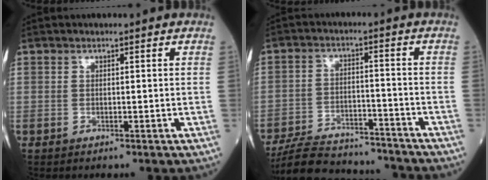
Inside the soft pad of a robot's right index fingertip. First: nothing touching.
{"total": 16.5, "force": [-15.1, 4.5, 4.9], "torque": [-0.104, 0.008, -0.232]}